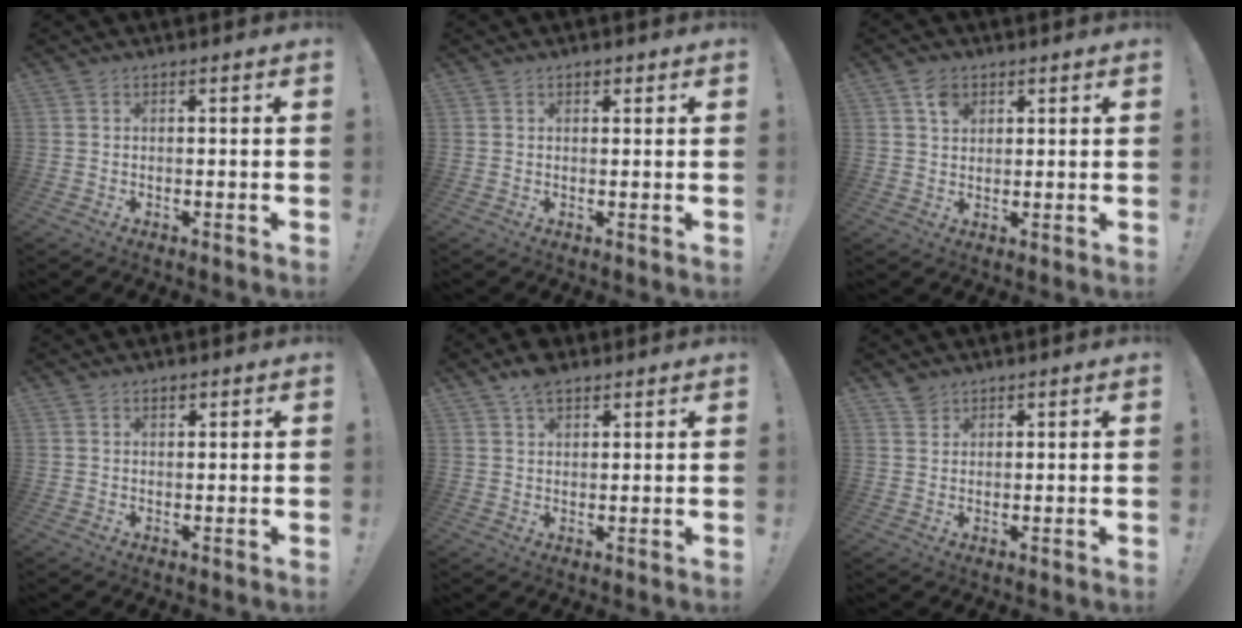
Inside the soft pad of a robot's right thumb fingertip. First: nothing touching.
{"total": 1.1, "force": [0.6, 0.8, 0.4], "torque": [-0.007, 0.001, 0.011]}
{"total": 4.6, "force": [2.5, 3.4, 1.7], "torque": [-0.013, -0.010, 0.042]}
{"total": 1.4, "force": [1.0, 0.8, 0.7], "torque": [-0.012, 0.000, 0.018]}
{"total": 6.0, "force": [4.4, 2.9, 2.8], "torque": [-0.038, -0.019, 0.082]}
{"total": 3.3, "force": [2.6, 1.8, 0.5], "torque": [-0.001, -0.012, 0.050]}